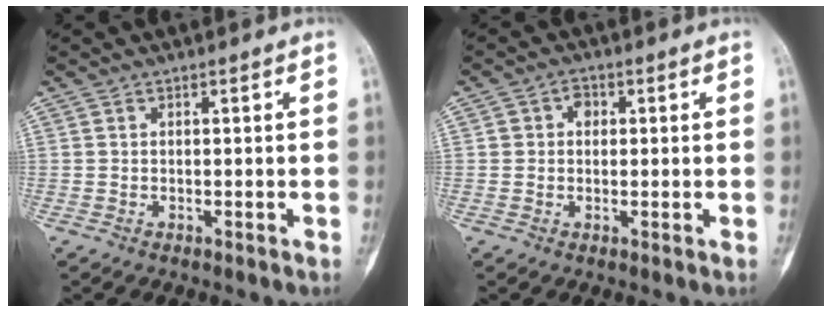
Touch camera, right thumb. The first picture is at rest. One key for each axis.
{"total": 2.7, "fx": 0.5, "fy": 2.3, "fz": 1.3, "tx": -0.004, "ty": 0.005, "tz": 0.004}